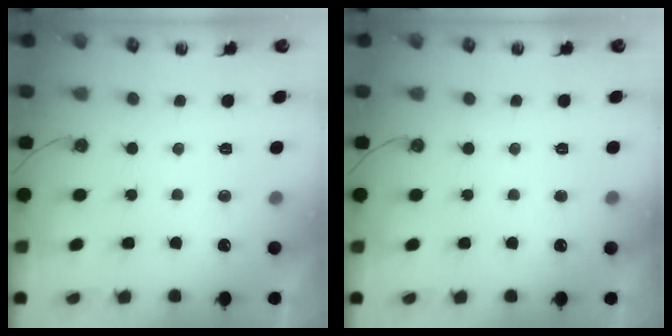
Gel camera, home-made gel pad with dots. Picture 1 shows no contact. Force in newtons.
{"total": 4.4, "press": 4.3, "slide": 0.4}